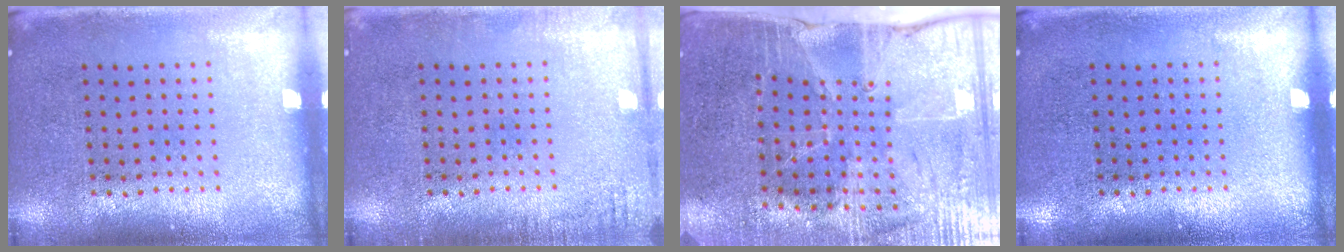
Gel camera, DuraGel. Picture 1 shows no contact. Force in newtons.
{"total": 1.4, "press": 1.4, "slide": 0.1}
{"total": 4.3, "press": 3.7, "slide": 2.2}
{"total": 0.0}